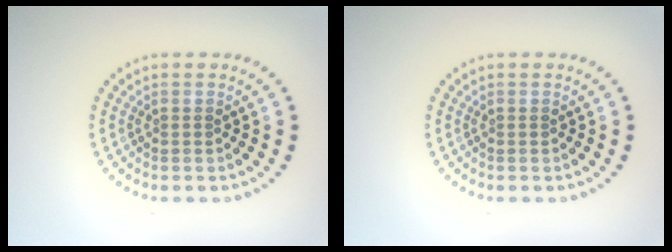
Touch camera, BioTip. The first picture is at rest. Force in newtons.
{"total": 0.0}